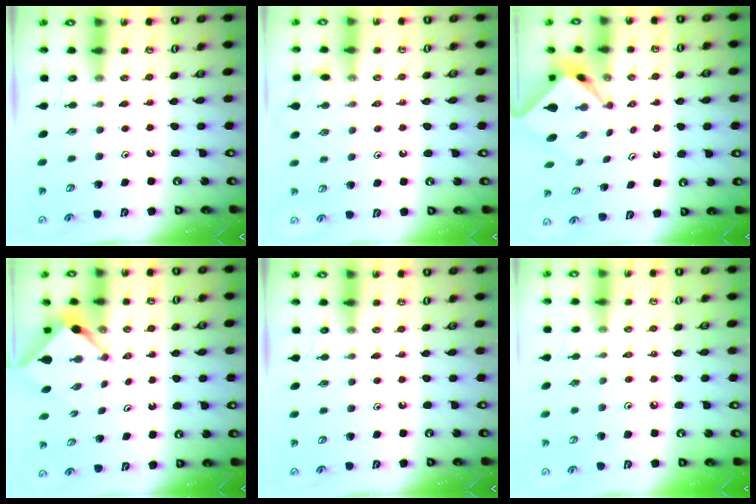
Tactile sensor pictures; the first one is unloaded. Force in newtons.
{"total": 3.4, "press": 3.4, "slide": 0.7}
{"total": 2.5, "press": 2.5, "slide": 0.2}
{"total": 3.8, "press": 3.8, "slide": 0.3}
{"total": 0.0}
{"total": 2.2, "press": 2.2, "slide": 0.3}